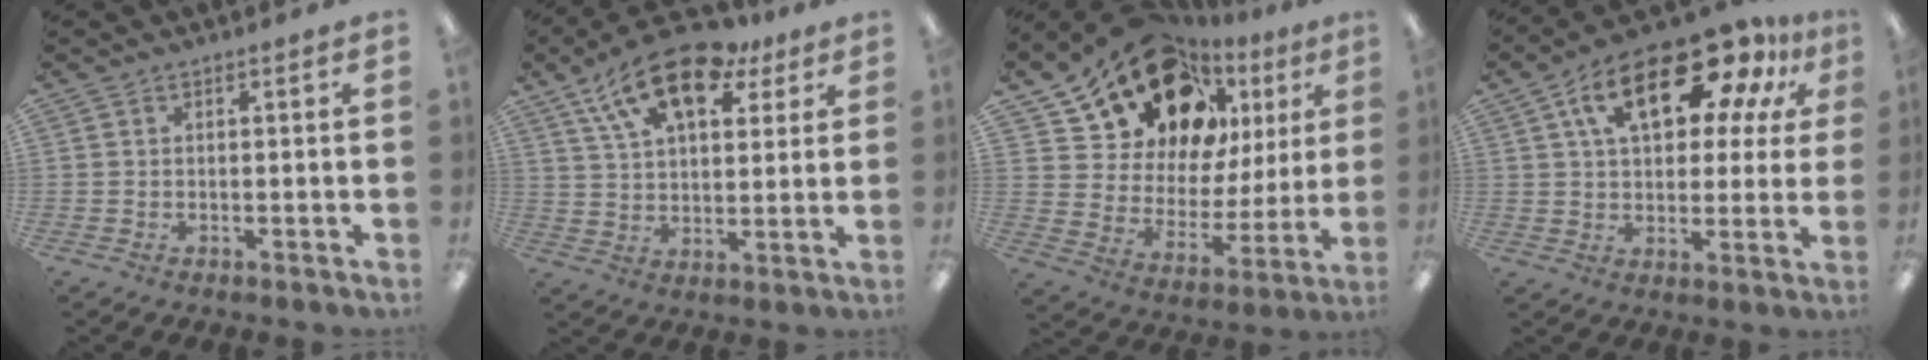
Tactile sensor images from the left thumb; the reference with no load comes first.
{"total": 16.8, "force": [9.7, 9.0, 10.4], "torque": [-0.170, -0.033, 0.171]}
{"total": 18.7, "force": [14.2, 9.9, 7.0], "torque": [-0.143, -0.100, 0.261]}
{"total": 20.7, "force": [10.3, 10.1, 14.8], "torque": [-0.241, -0.030, 0.171]}